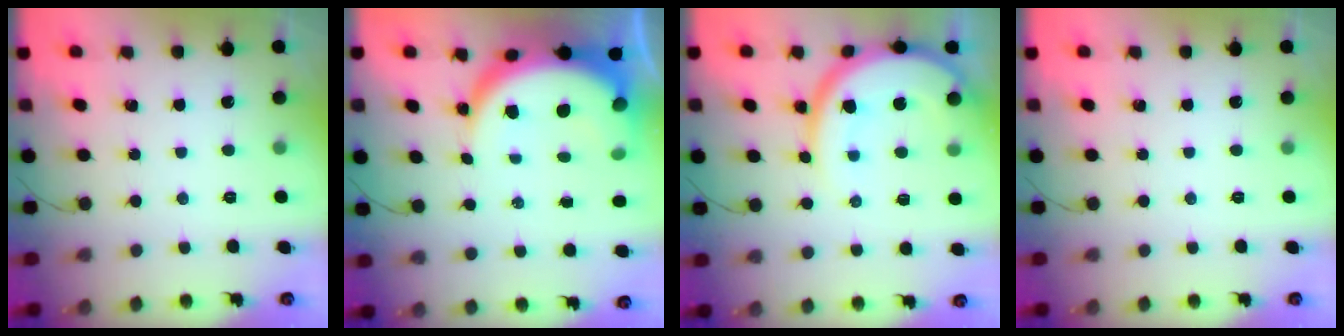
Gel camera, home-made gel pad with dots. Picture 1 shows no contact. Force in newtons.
{"total": 13.2, "press": 13.1, "slide": 1.4}
{"total": 14.1, "press": 14.0, "slide": 1.6}
{"total": 0.0}